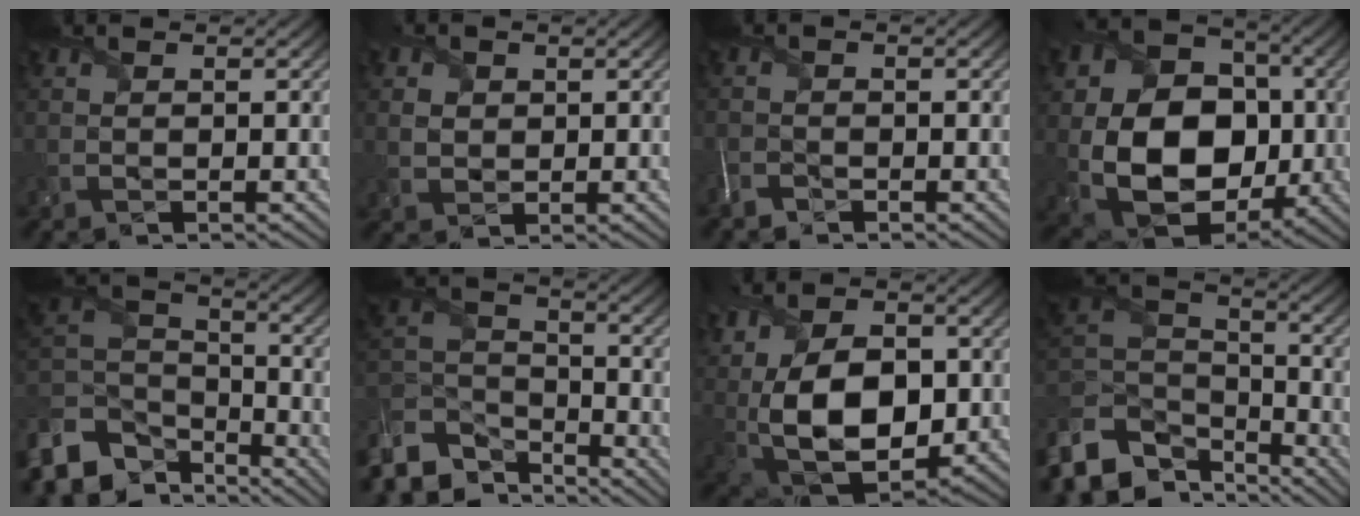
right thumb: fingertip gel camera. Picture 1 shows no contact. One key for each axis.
{"total": 2.4, "fx": 0.7, "fy": 2.1, "fz": 1.0, "tx": -0.034, "ty": -0.007, "tz": 0.013}
{"total": 1.8, "fx": -1.6, "fy": 0.7, "fz": 0.4, "tx": -0.016, "ty": -0.007, "tz": -0.040}
{"total": 17.4, "fx": -1.2, "fy": 13.3, "fz": 11.1, "tx": -0.206, "ty": -0.038, "tz": 0.001}
{"total": 12.8, "fx": -8.0, "fy": 8.1, "fz": 5.8, "tx": -0.177, "ty": -0.029, "tz": -0.145}
{"total": 11.6, "fx": -8.4, "fy": 6.5, "fz": 4.7, "tx": -0.146, "ty": -0.022, "tz": -0.156}
{"total": 16.9, "fx": 1.0, "fy": 10.6, "fz": 13.1, "tx": -0.261, "ty": 0.002, "tz": 0.030}
{"total": 13.8, "fx": -8.8, "fy": 8.3, "fz": 6.8, "tx": -0.198, "ty": -0.025, "tz": -0.152}